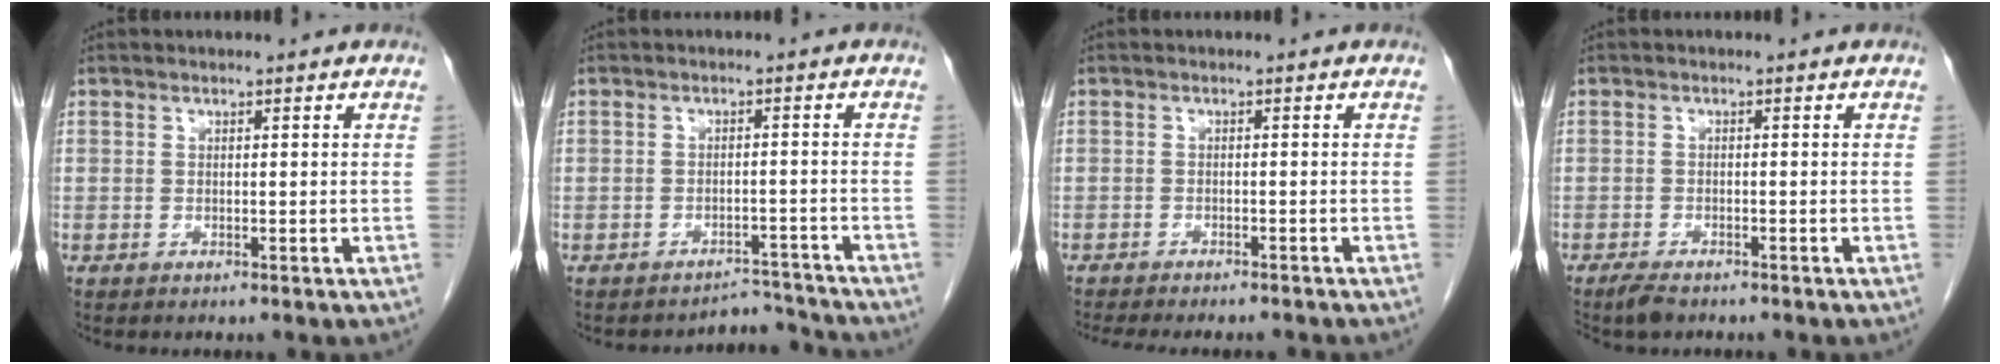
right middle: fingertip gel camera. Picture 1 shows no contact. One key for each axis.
{"total": 3.7, "fx": -3.3, "fy": 0.2, "fz": -1.6, "tx": 0.030, "ty": 0.020, "tz": -0.041}
{"total": 10.0, "fx": -9.0, "fy": 2.0, "fz": 3.9, "tx": -0.056, "ty": -0.010, "tz": -0.117}
{"total": 2.4, "fx": -2.0, "fy": 0.7, "fz": 1.2, "tx": -0.028, "ty": -0.004, "tz": -0.032}